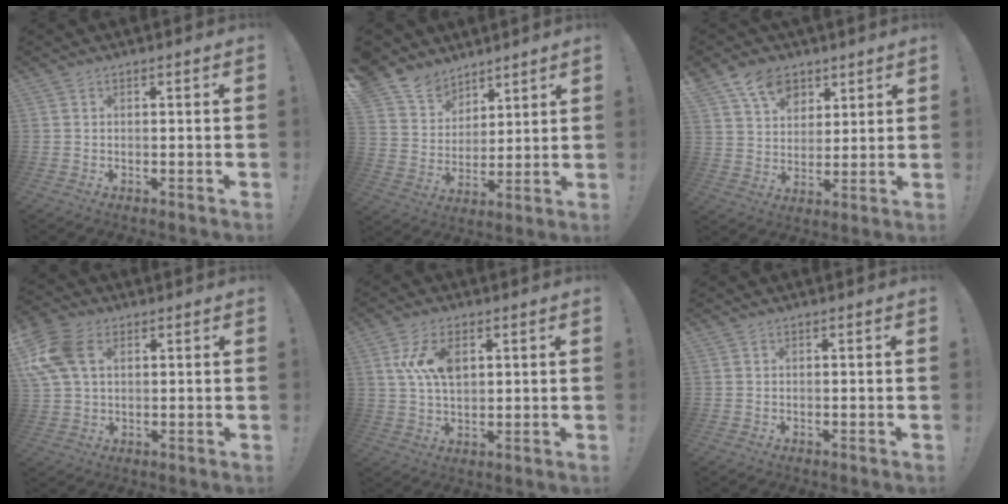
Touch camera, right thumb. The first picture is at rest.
{"total": 11.2, "force": [8.6, 7.0, 1.5], "torque": [-0.042, -0.070, 0.170]}
{"total": 11.6, "force": [7.1, 8.0, 4.6], "torque": [-0.076, -0.037, 0.138]}
{"total": 13.3, "force": [3.8, 8.9, 9.2], "torque": [-0.190, -0.003, 0.074]}
{"total": 10.0, "force": [3.2, 5.8, 7.5], "torque": [-0.143, -0.001, 0.059]}
{"total": 0.0}